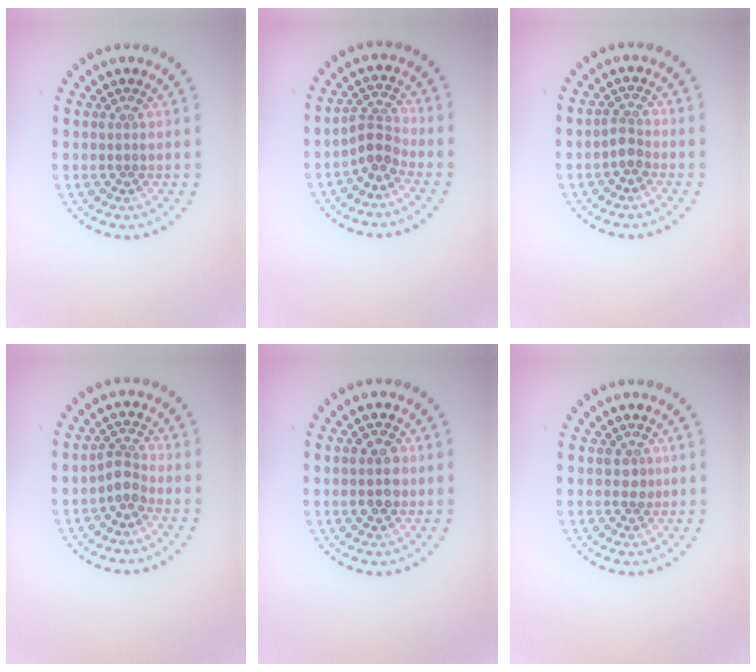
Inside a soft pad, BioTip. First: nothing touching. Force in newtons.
{"total": 2.5, "press": 1.8, "slide": 1.8}
{"total": 1.7, "press": 1.4, "slide": 0.9}
{"total": 2.1, "press": 1.6, "slide": 1.3}
{"total": 2.4, "press": 2.4, "slide": 0.1}
{"total": 1.1, "press": 0.9, "slide": 0.6}